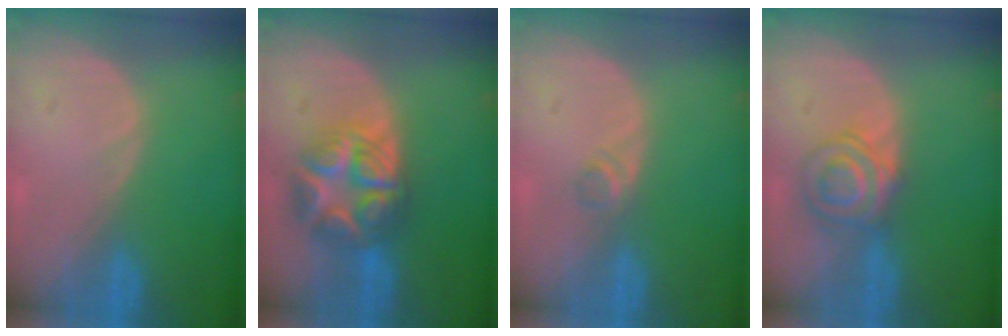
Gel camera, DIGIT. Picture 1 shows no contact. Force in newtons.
{"total": 8.9, "press": 8.9, "slide": 0.5}
{"total": 1.6, "press": 1.4, "slide": 0.8}
{"total": 6.5, "press": 5.8, "slide": 3.0}